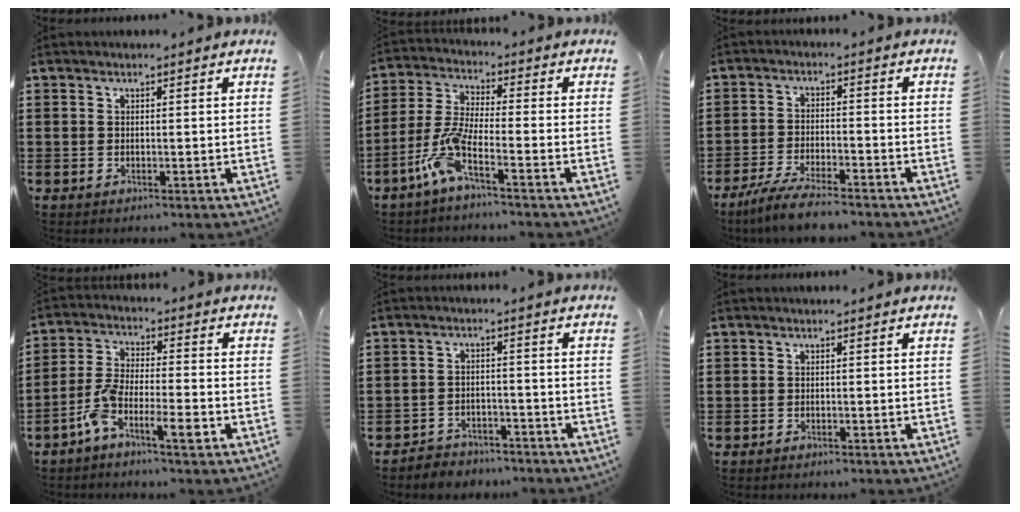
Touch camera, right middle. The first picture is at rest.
{"total": 7.0, "force": [-4.1, 1.3, 5.6], "torque": [-0.142, -0.014, -0.085]}
{"total": 5.5, "force": [-4.8, 0.3, 2.6], "torque": [-0.061, -0.011, -0.094]}
{"total": 6.9, "force": [-4.3, 1.3, 5.3], "torque": [-0.114, -0.004, -0.084]}
{"total": 3.2, "force": [-3.2, 0.7, -0.3], "torque": [-0.003, 0.002, -0.070]}
{"total": 0.5, "force": [-0.4, 0.3, -0.1], "torque": [0.001, 0.004, -0.011]}